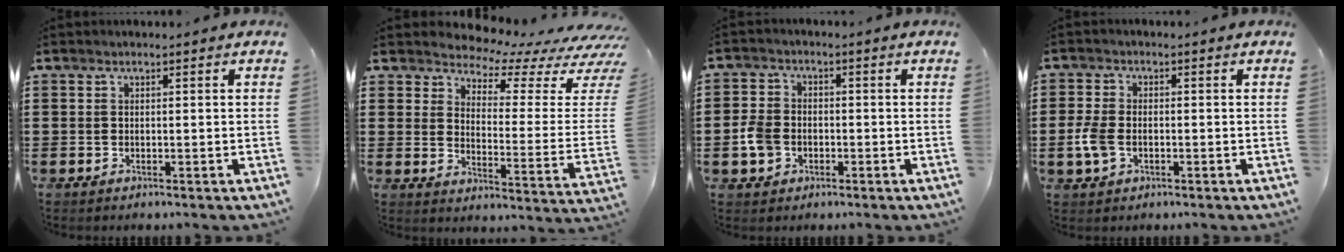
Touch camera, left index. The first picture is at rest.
{"total": 4.5, "force": [4.2, 0.8, 1.5], "torque": [-0.047, -0.042, 0.066]}
{"total": 4.5, "force": [-1.3, 3.5, 2.4], "torque": [-0.068, 0.001, -0.030]}
{"total": 4.4, "force": [-1.0, 2.6, 3.3], "torque": [-0.088, -0.005, -0.024]}